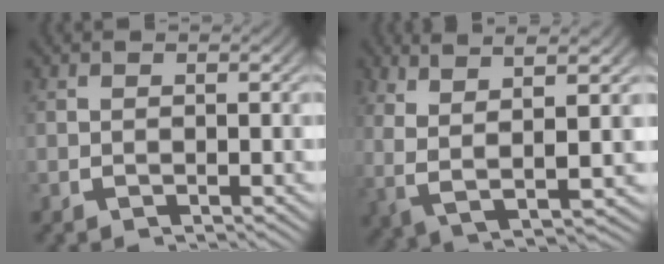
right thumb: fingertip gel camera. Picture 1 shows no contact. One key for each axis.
{"total": 9.3, "fx": 3.0, "fy": 4.0, "fz": 7.8, "tx": -0.143, "ty": 0.007, "tz": 0.049}